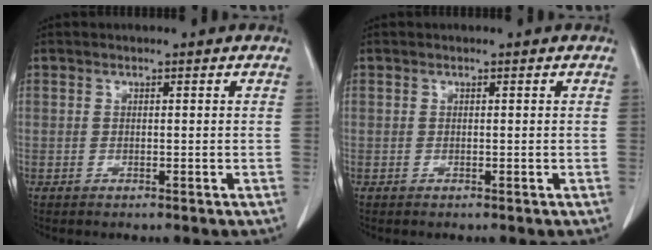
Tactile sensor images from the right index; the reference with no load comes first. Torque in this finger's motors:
{"motor_torque": [0.00, 0.00, 0.00, 0.00]}